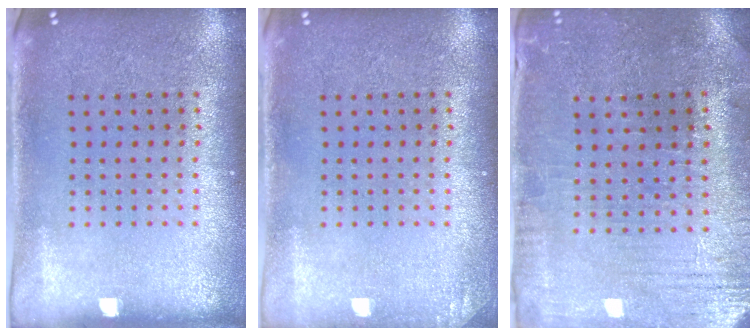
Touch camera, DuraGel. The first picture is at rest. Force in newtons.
{"total": 0.9, "press": 0.9, "slide": 0.2}
{"total": 0.6, "press": 0.5, "slide": 0.3}